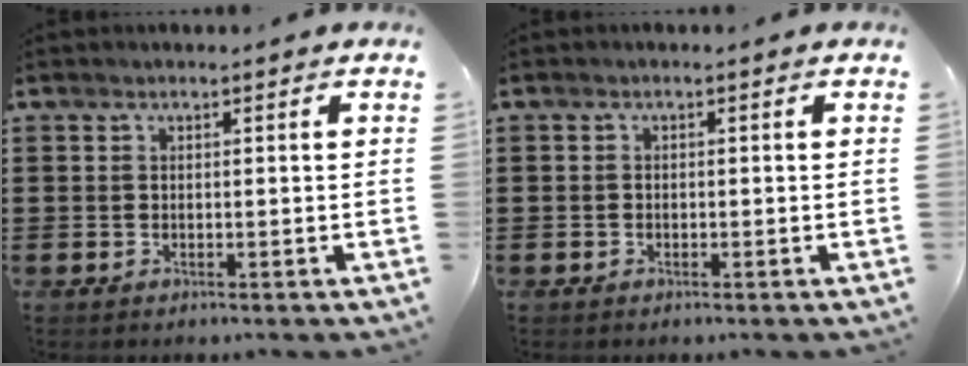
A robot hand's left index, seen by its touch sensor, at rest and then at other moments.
{"total": 0.6, "force": [-0.4, 0.4, 0.2], "torque": [-0.006, 0.000, -0.008]}